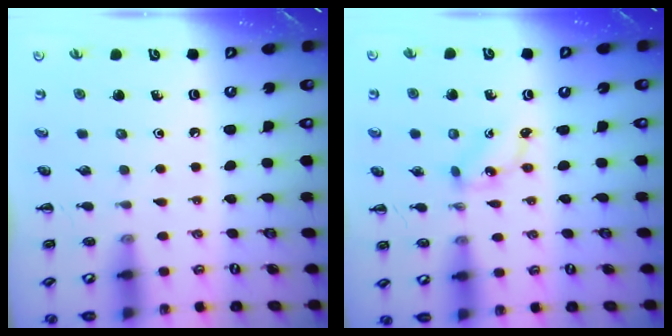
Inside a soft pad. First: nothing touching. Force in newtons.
{"total": 1.4, "press": 1.3, "slide": 0.3}